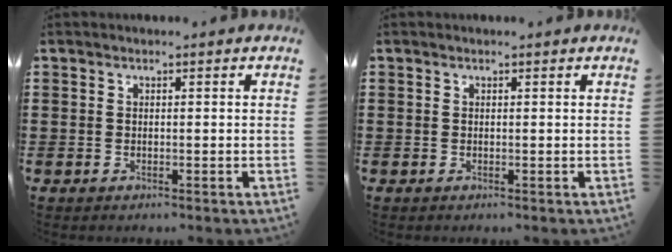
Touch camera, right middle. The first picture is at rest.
{"total": 0.0}